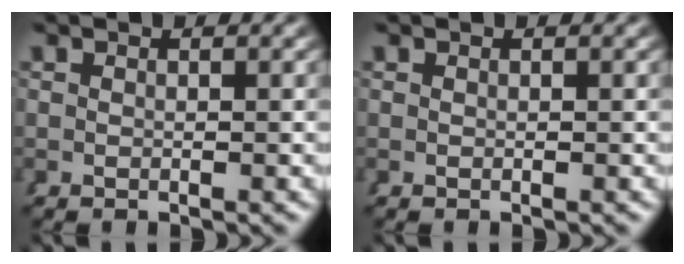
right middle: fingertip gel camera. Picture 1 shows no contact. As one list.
[{"total": 0.0}]